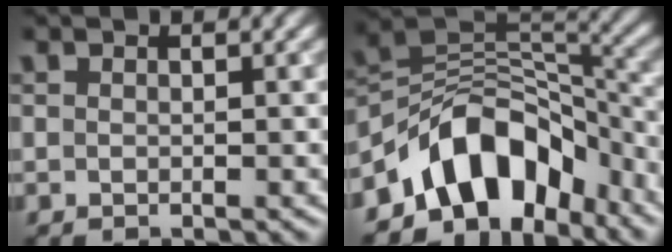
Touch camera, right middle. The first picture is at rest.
{"total": 9.7, "force": [-6.1, 5.5, 5.1], "torque": [-0.053, 0.011, -0.113]}